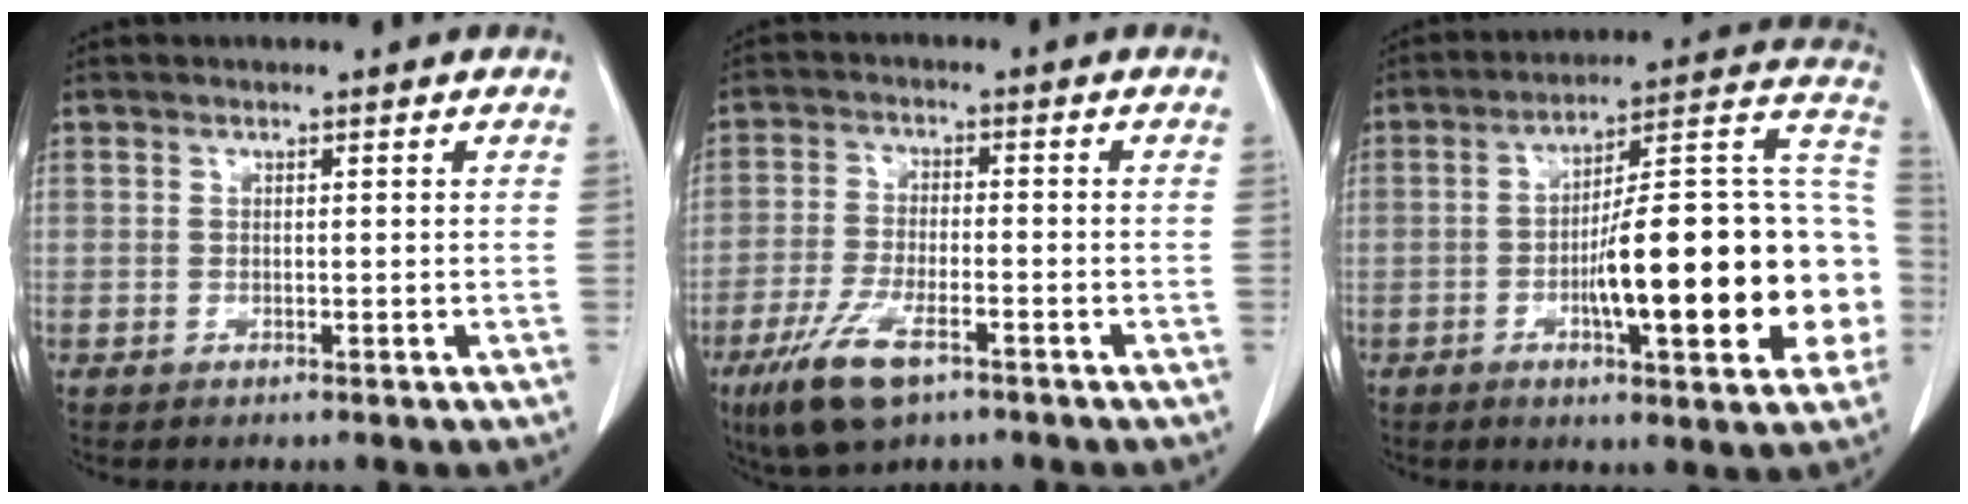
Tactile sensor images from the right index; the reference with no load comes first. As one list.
[{"total": 9.8, "force": [-5.6, 3.3, 7.4], "torque": [-0.156, -0.017, -0.097]}, {"total": 24.8, "force": [-4.3, 5.3, 23.8], "torque": [-0.272, 0.034, -0.055]}]